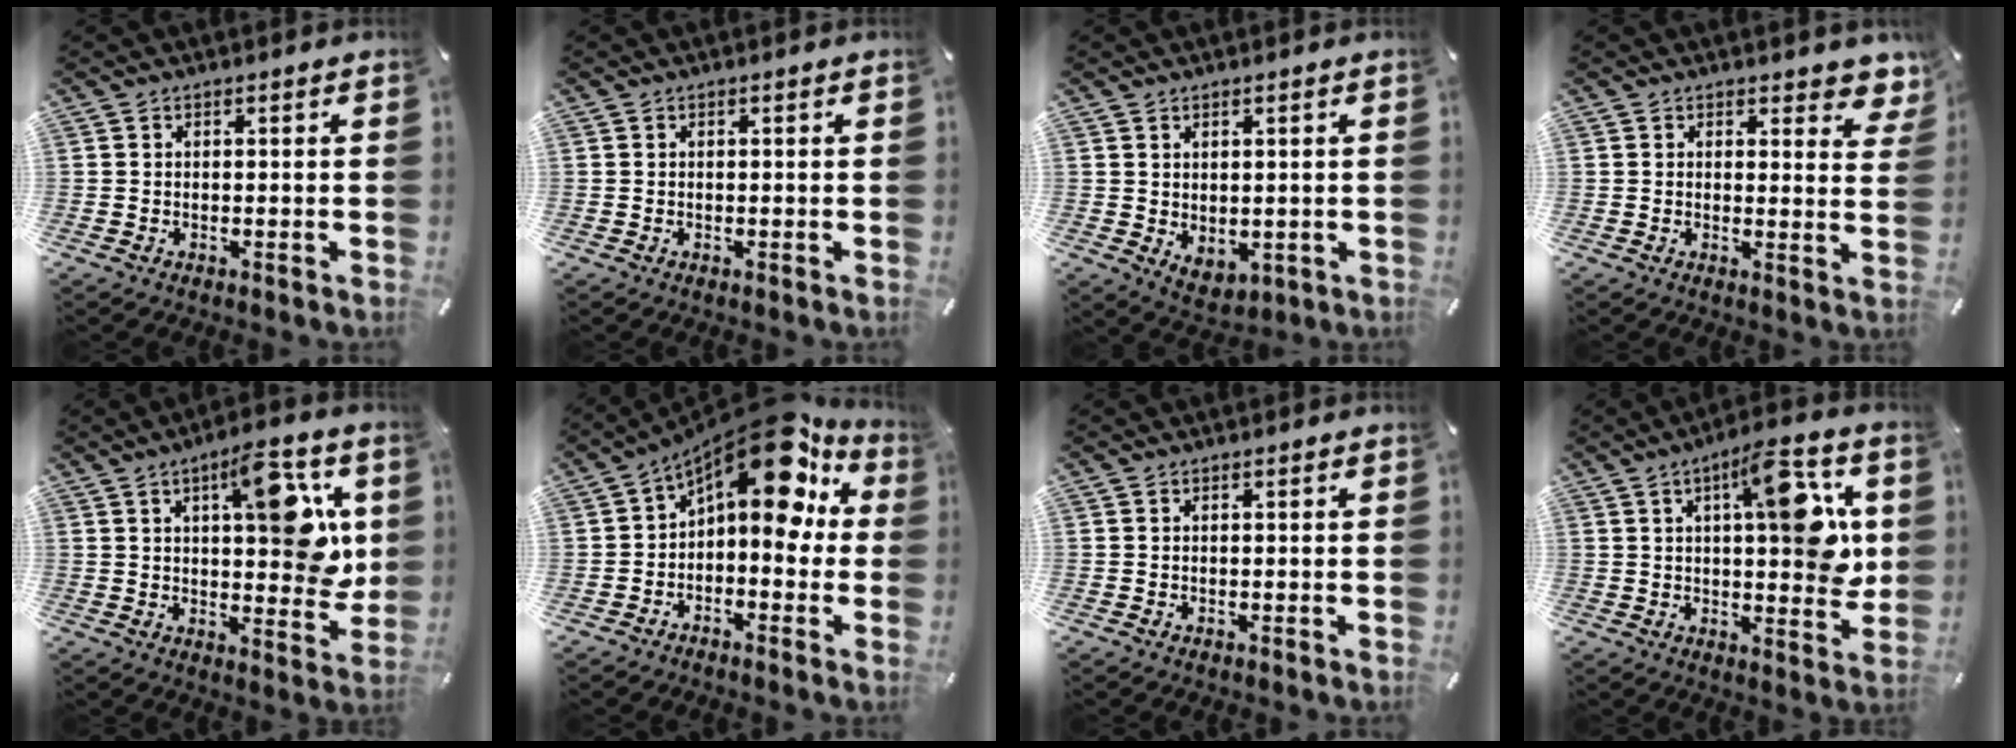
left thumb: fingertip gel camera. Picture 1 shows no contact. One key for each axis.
{"total": 0.0}
{"total": 3.0, "fx": 1.7, "fy": 2.2, "fz": 1.2, "tx": -0.009, "ty": -0.010, "tz": 0.030}
{"total": 4.4, "fx": 3.2, "fy": 2.2, "fz": 2.0, "tx": -0.009, "ty": -0.023, "tz": 0.052}
{"total": 15.7, "fx": 5.8, "fy": 6.0, "fz": 13.3, "tx": -0.161, "ty": -0.029, "tz": 0.086}
{"total": 17.1, "fx": 9.5, "fy": 7.0, "fz": 12.4, "tx": -0.183, "ty": -0.073, "tz": 0.157}
{"total": 0.0}
{"total": 16.8, "fx": 5.2, "fy": 5.6, "fz": 15.0, "tx": -0.203, "ty": -0.021, "tz": 0.075}